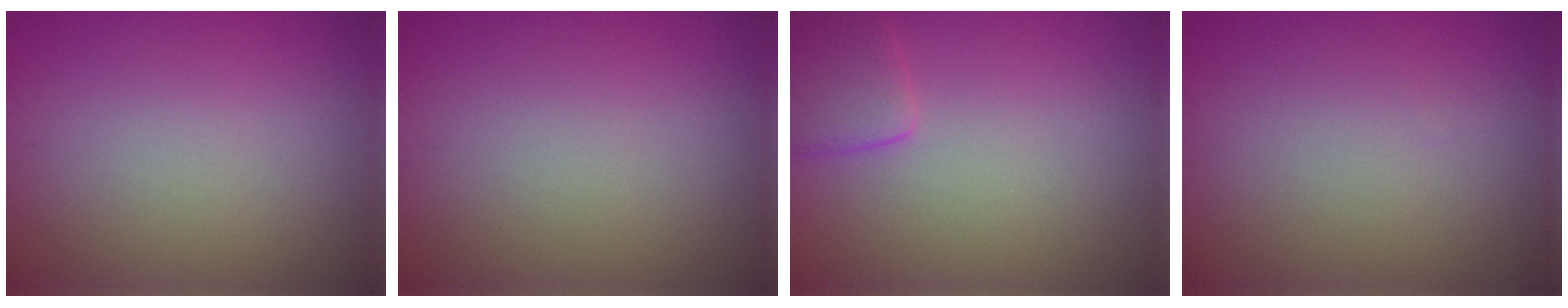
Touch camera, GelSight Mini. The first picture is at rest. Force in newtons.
{"total": 0.0}
{"total": 2.8, "press": 2.8, "slide": 0.2}
{"total": 0.0}